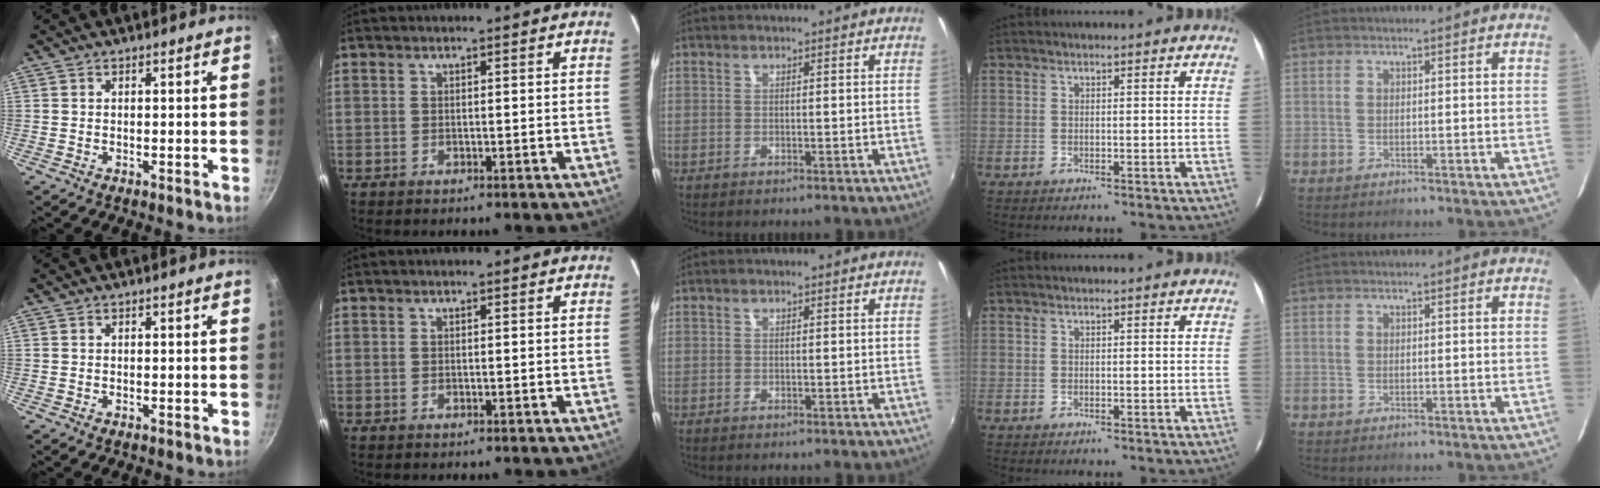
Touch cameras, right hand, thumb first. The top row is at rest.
{}